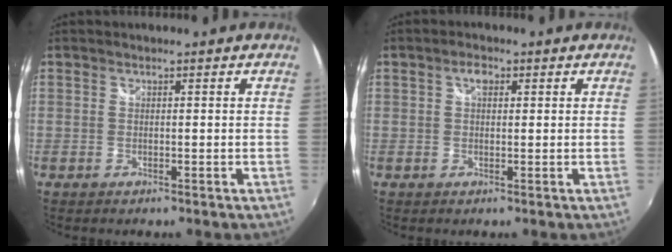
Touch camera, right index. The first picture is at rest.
{"total": 2.1, "force": [0.8, 1.2, 1.5], "torque": [-0.025, 0.008, 0.011]}